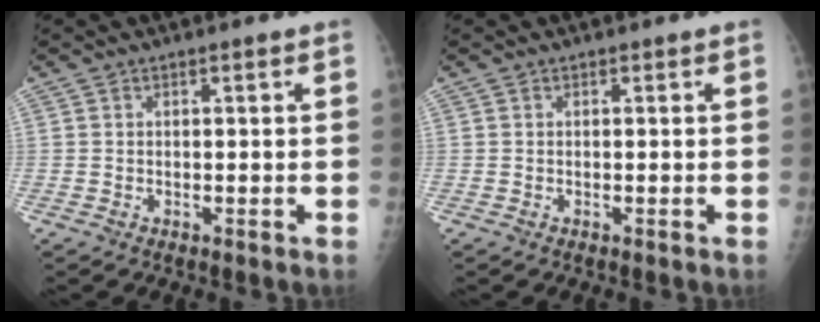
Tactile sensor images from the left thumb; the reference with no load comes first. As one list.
[{"total": 0.0}]